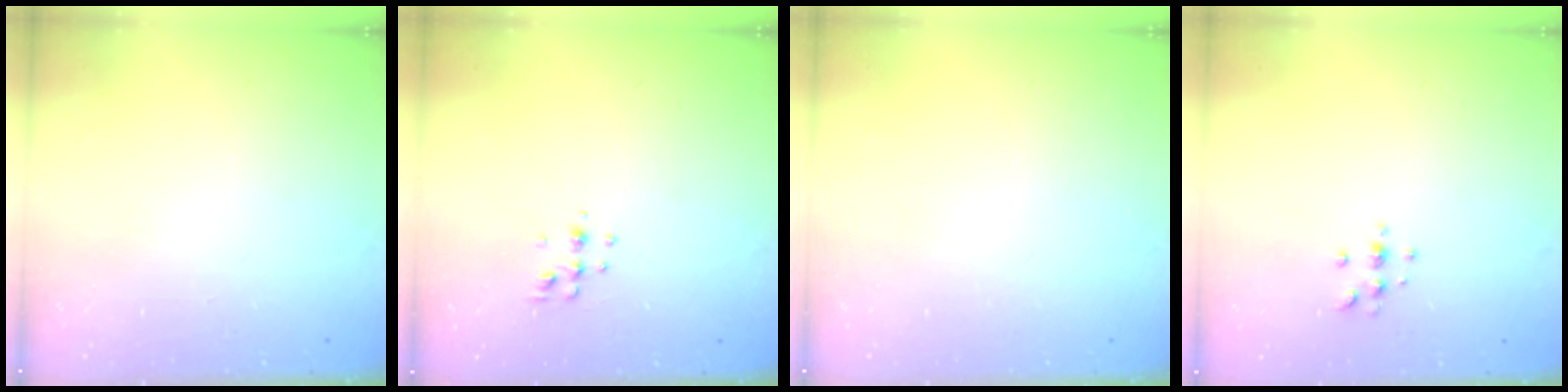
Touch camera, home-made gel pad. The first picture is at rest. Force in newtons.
{"total": 4.6, "press": 4.5, "slide": 1.0}
{"total": 0.0}
{"total": 3.4, "press": 3.4, "slide": 0.4}